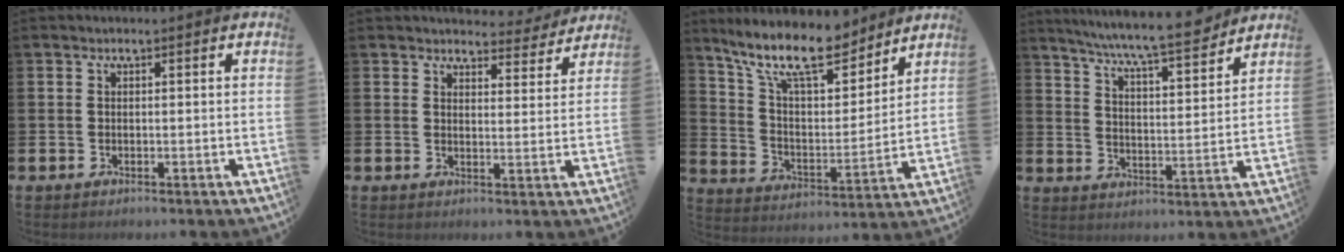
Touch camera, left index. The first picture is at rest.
{"total": 4.1, "force": [3.9, 1.2, 0.3], "torque": [-0.001, -0.029, 0.066]}
{"total": 13.0, "force": [10.6, 4.1, 6.4], "torque": [-0.146, -0.059, 0.186]}
{"total": 8.5, "force": [7.9, 0.3, 3.2], "torque": [-0.084, -0.049, 0.136]}